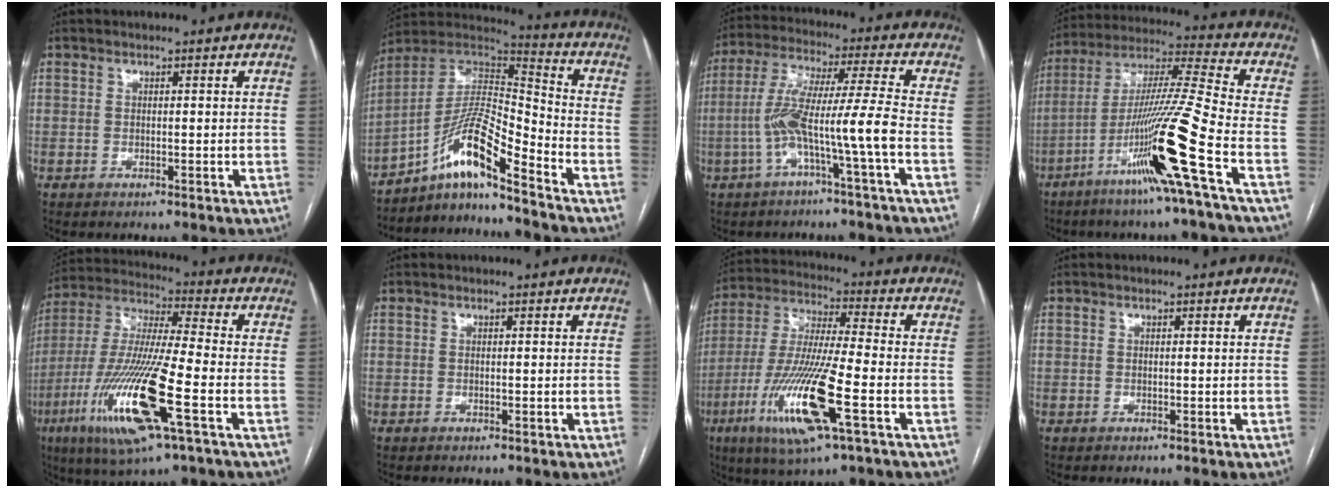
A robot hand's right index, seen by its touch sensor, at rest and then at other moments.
{"total": 12.1, "force": [-8.2, 0.7, 8.8], "torque": [-0.170, 0.023, -0.149]}
{"total": 10.5, "force": [-3.6, -1.3, 9.8], "torque": [-0.204, 0.023, -0.069]}
{"total": 18.2, "force": [-8.0, -2.3, 16.2], "torque": [-0.320, -0.024, -0.152]}
{"total": 19.4, "force": [-7.2, 1.4, 17.9], "torque": [-0.392, -0.029, -0.134]}
{"total": 0.0}
{"total": 16.8, "force": [-6.2, 1.0, 15.6], "torque": [-0.328, -0.023, -0.115]}
{"total": 0.0}